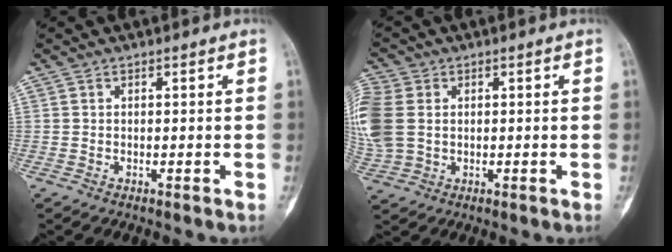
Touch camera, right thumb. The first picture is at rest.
{"total": 11.7, "force": [1.4, 8.9, 7.5], "torque": [-0.209, 0.005, 0.031]}